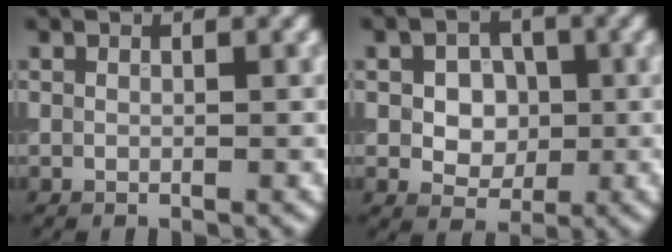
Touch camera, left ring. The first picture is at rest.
{"total": 3.9, "force": [0.0, 3.1, 2.3], "torque": [-0.028, 0.000, -0.010]}